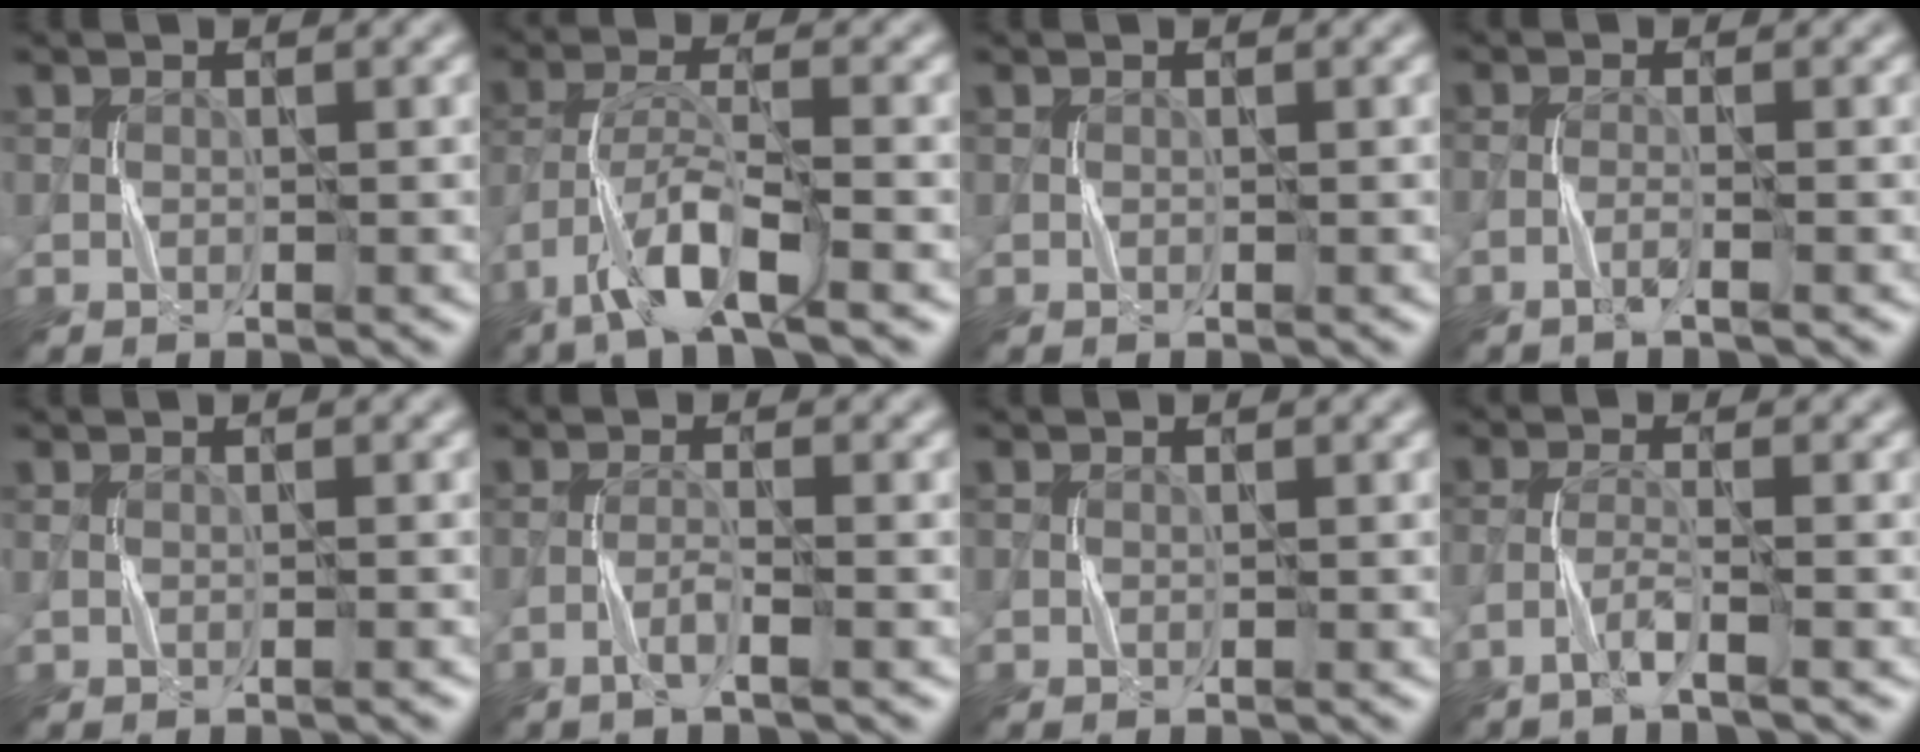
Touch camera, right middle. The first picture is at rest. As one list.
[{"total": 7.4, "force": [-4.7, 1.8, 5.4], "torque": [-0.102, 0.001, -0.089]}, {"total": 0.0}, {"total": 1.4, "force": [-1.0, 0.1, 1.0], "torque": [-0.017, 0.003, -0.029]}, {"total": 0.6, "force": [0.0, 0.3, 0.5], "torque": [-0.003, -0.002, -0.003]}, {"total": 1.6, "force": [-1.0, 0.1, 1.2], "torque": [-0.024, 0.007, -0.027]}, {"total": 0.0}, {"total": 2.2, "force": [-1.6, 0.0, 1.5], "torque": [-0.032, 0.006, -0.039]}]